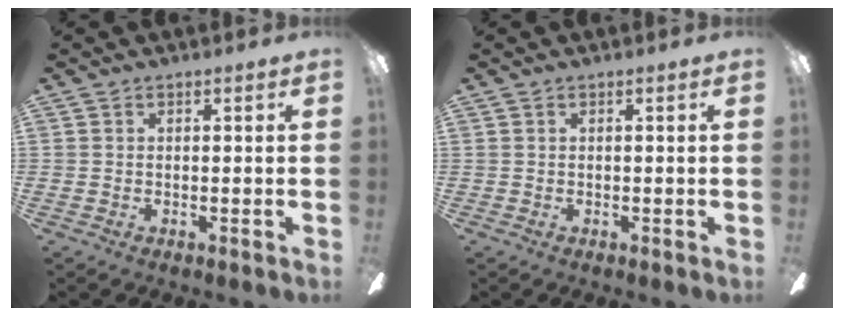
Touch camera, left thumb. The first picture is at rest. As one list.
[{"total": 0.0}]